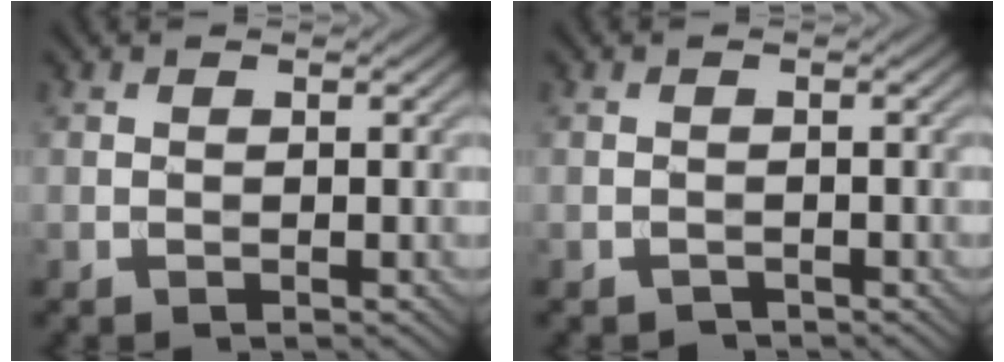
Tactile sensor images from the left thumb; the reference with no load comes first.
{"total": 0.9, "force": [-0.8, 0.3, 0.1], "torque": [-0.002, -0.002, -0.017]}